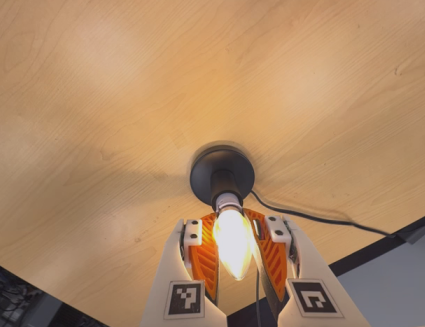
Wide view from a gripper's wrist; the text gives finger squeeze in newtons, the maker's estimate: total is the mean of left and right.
{"total": 26.4, "left": 25.2, "right": 27.6}